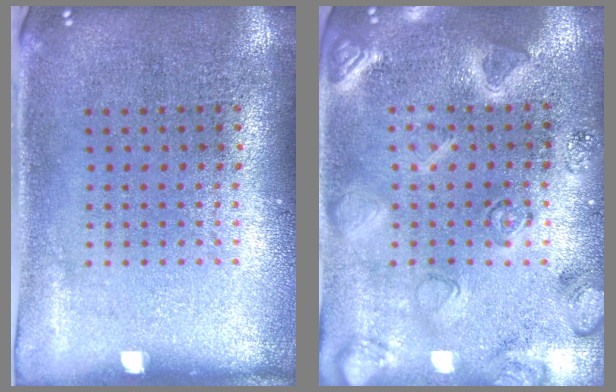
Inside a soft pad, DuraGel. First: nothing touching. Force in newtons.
{"total": 2.9, "press": 2.9, "slide": 0.5}